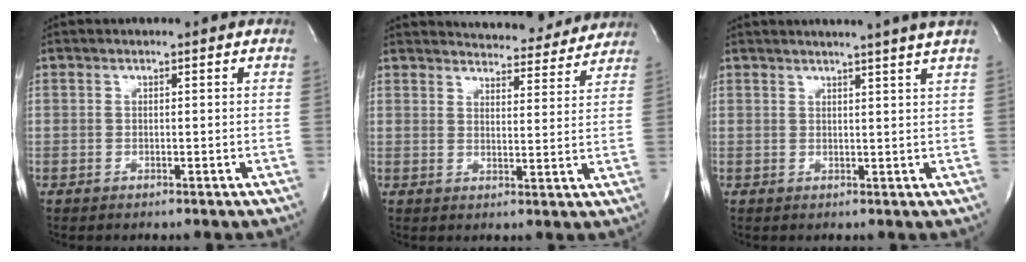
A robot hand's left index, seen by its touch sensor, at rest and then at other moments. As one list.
[{"total": 13.5, "force": [13.0, 2.6, 2.4], "torque": [-0.014, -0.012, 0.151]}, {"total": 7.0, "force": [5.9, -1.6, 3.3], "torque": [-0.041, -0.002, 0.057]}]